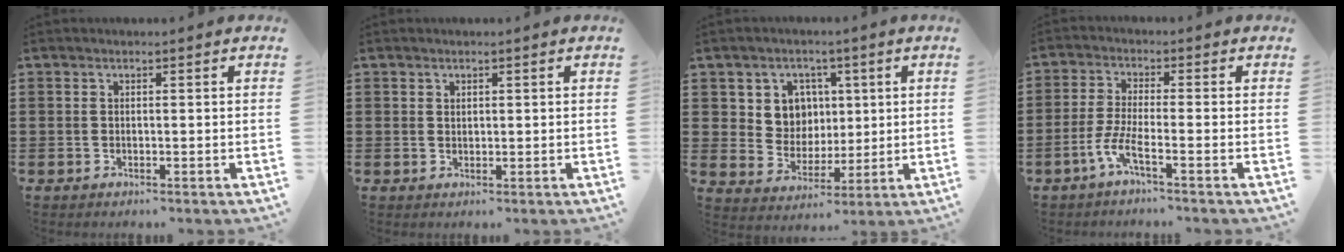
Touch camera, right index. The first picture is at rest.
{"total": 0.7, "force": [0.6, 0.3, 0.1], "torque": [-0.002, 0.001, 0.013]}
{"total": 6.8, "force": [2.3, 6.0, 2.1], "torque": [-0.059, 0.006, 0.040]}
{"total": 4.4, "force": [-2.7, 0.4, 3.5], "torque": [-0.096, -0.012, -0.059]}